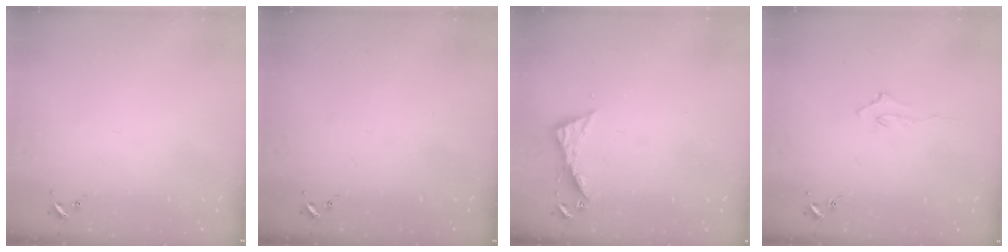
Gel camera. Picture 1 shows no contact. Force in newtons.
{"total": 0.0}
{"total": 5.2, "press": 5.2, "slide": 0.4}
{"total": 2.9, "press": 2.9, "slide": 0.4}